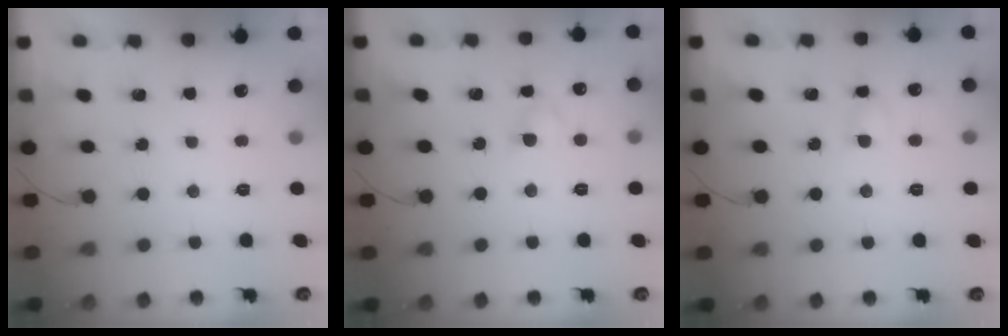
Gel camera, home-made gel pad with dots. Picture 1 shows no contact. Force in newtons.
{"total": 2.7, "press": 2.4, "slide": 1.2}
{"total": 3.1, "press": 2.9, "slide": 1.1}